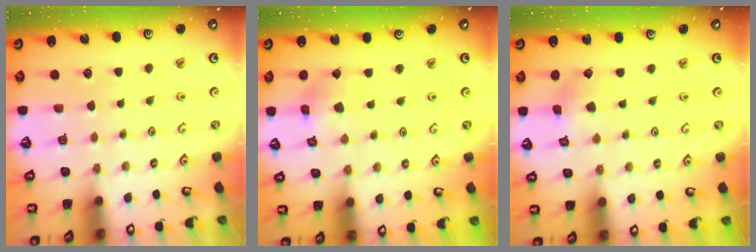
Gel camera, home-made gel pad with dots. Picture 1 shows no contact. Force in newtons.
{"total": 5.6, "press": 5.6, "slide": 0.6}
{"total": 2.3, "press": 2.2, "slide": 0.4}